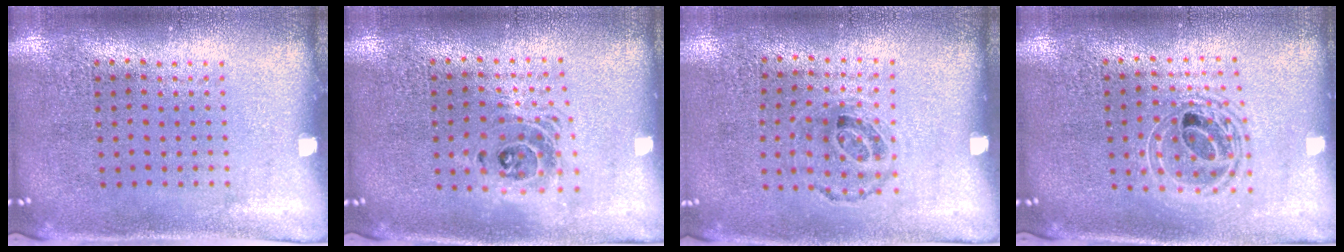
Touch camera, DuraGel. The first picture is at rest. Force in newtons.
{"total": 1.5, "press": 1.2, "slide": 0.8}
{"total": 0.9, "press": 0.7, "slide": 0.6}
{"total": 1.7, "press": 1.4, "slide": 0.9}